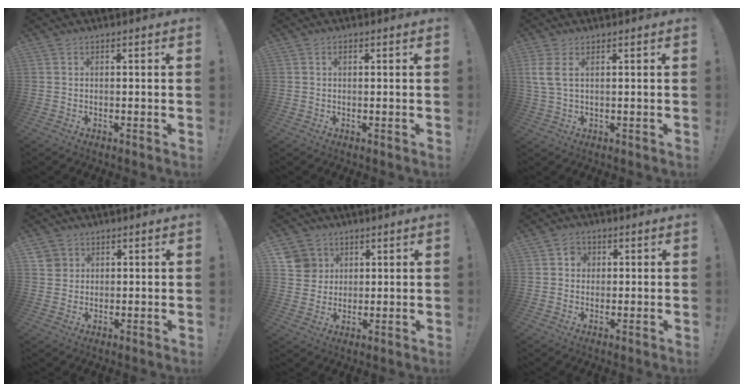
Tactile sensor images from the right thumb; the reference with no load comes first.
{"total": 0.8, "force": [0.3, 0.4, 0.6], "torque": [-0.012, 0.002, 0.006]}
{"total": 4.0, "force": [1.5, 1.0, 3.6], "torque": [-0.076, -0.004, 0.027]}
{"total": 3.6, "force": [1.8, 3.1, 0.5], "torque": [-0.011, -0.004, 0.034]}
{"total": 7.7, "force": [3.1, 6.9, 1.0], "torque": [-0.014, -0.018, 0.066]}
{"total": 3.9, "force": [1.0, 3.6, 1.1], "torque": [-0.013, 0.000, 0.016]}